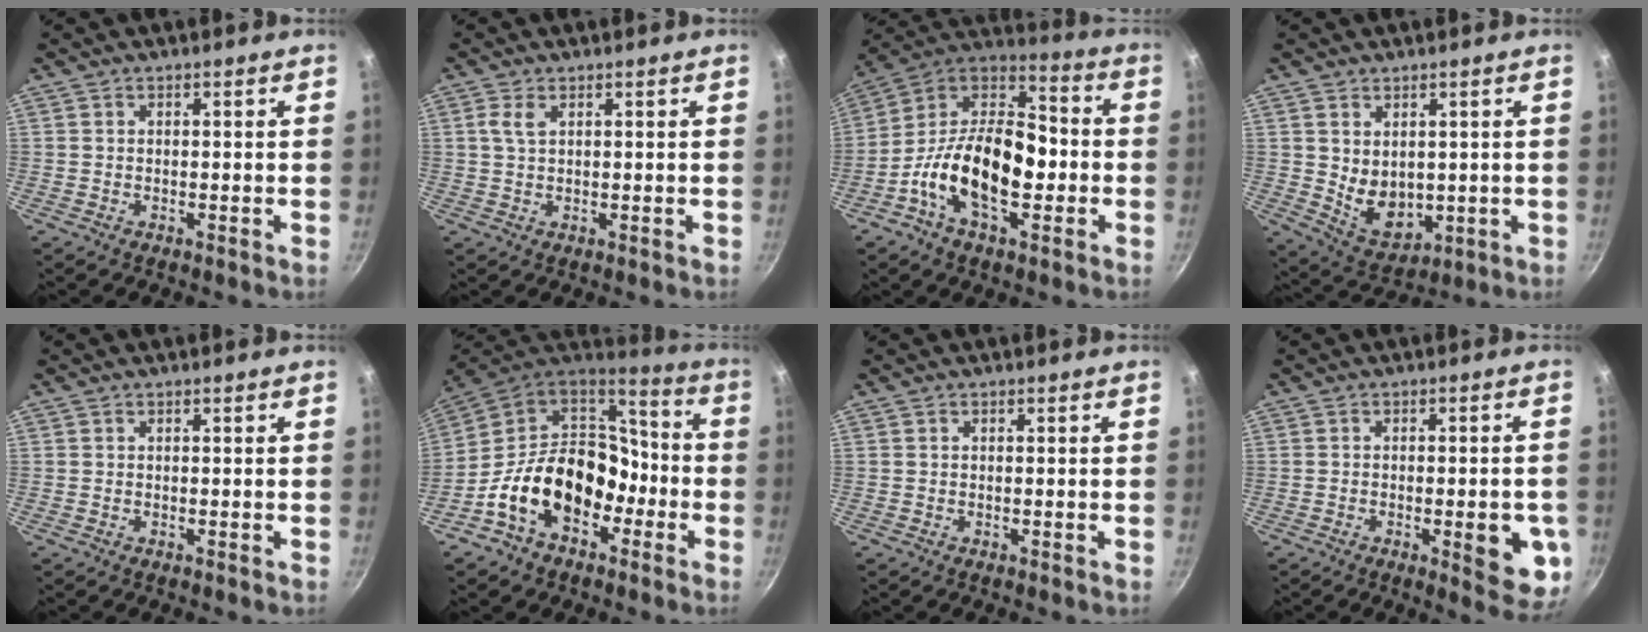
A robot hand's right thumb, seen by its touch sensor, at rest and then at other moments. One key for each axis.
{"total": 2.6, "fx": 1.0, "fy": 1.3, "fz": 2.0, "tx": -0.043, "ty": 0.001, "tz": 0.020}
{"total": 20.3, "fx": -4.4, "fy": 11.5, "fz": 16.2, "tx": -0.258, "ty": 0.049, "tz": -0.097}
{"total": 8.1, "fx": 1.1, "fy": 5.9, "fz": 5.6, "tx": -0.071, "ty": -0.025, "tz": 0.042}
{"total": 0.0}
{"total": 20.6, "fx": -6.5, "fy": 14.6, "fz": 13.1, "tx": -0.186, "ty": 0.073, "tz": -0.116}
{"total": 0.0}
{"total": 10.0, "fx": -2.7, "fy": 3.4, "fz": 9.0, "tx": -0.084, "ty": 0.004, "tz": -0.029}